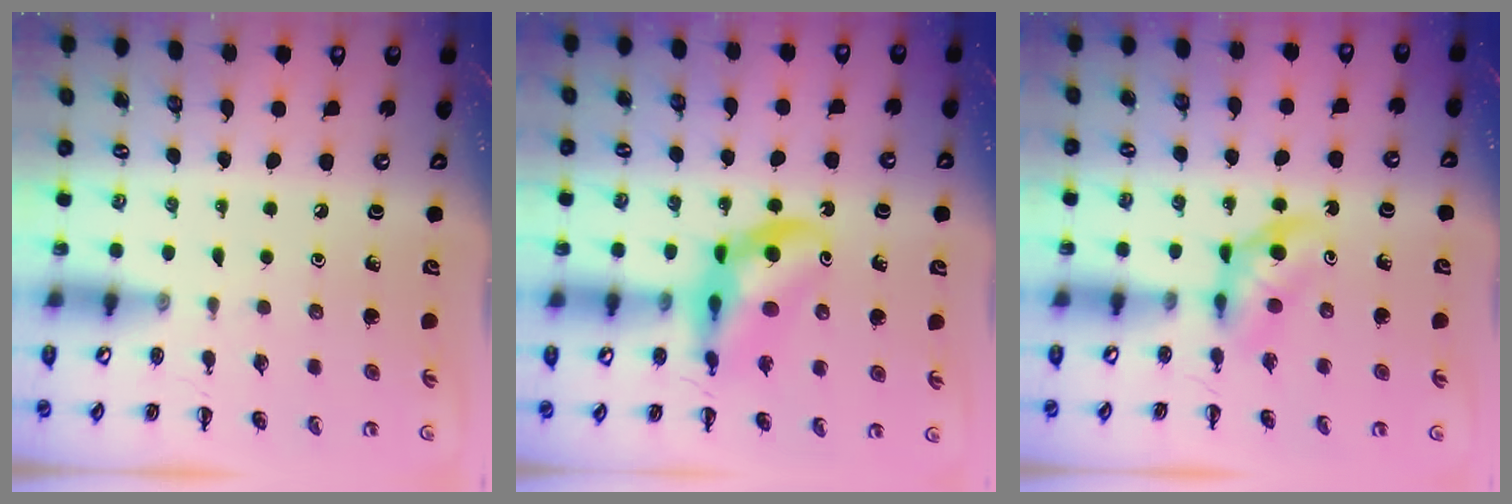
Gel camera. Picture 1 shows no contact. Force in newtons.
{"total": 11.2, "press": 10.8, "slide": 3.0}
{"total": 4.1, "press": 4.0, "slide": 1.2}